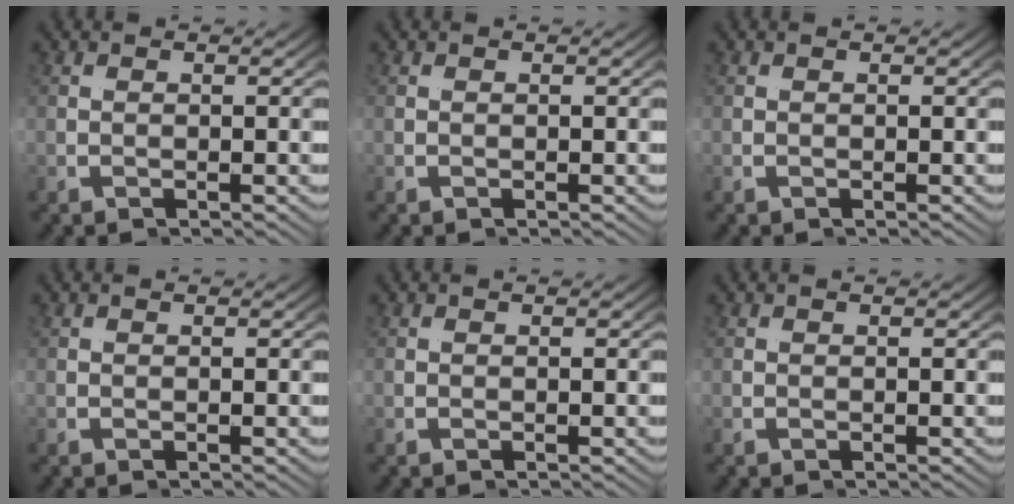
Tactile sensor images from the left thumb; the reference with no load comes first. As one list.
[{"total": 0.0}, {"total": 0.0}, {"total": 0.0}, {"total": 0.0}, {"total": 0.0}]